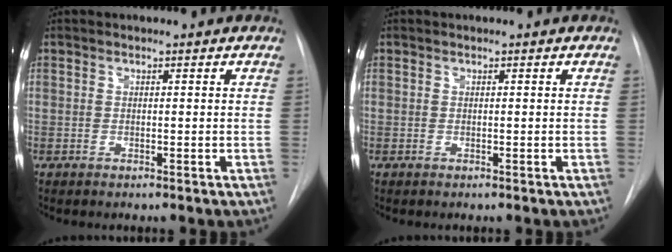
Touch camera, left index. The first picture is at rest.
{"total": 0.0}